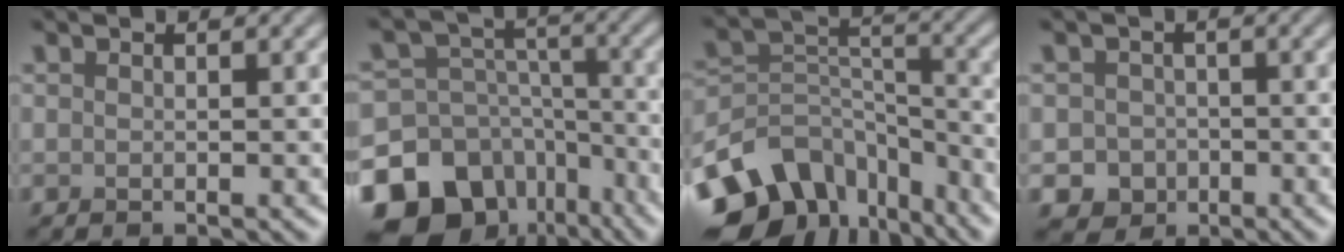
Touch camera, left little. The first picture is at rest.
{"total": 16.4, "force": [-10.2, 11.8, 5.3], "torque": [-0.122, -0.039, -0.155]}
{"total": 11.2, "force": [-7.7, 6.8, 4.4], "torque": [-0.090, 0.002, -0.137]}
{"total": 2.9, "force": [-1.0, 2.7, 0.6], "torque": [0.000, -0.001, -0.020]}